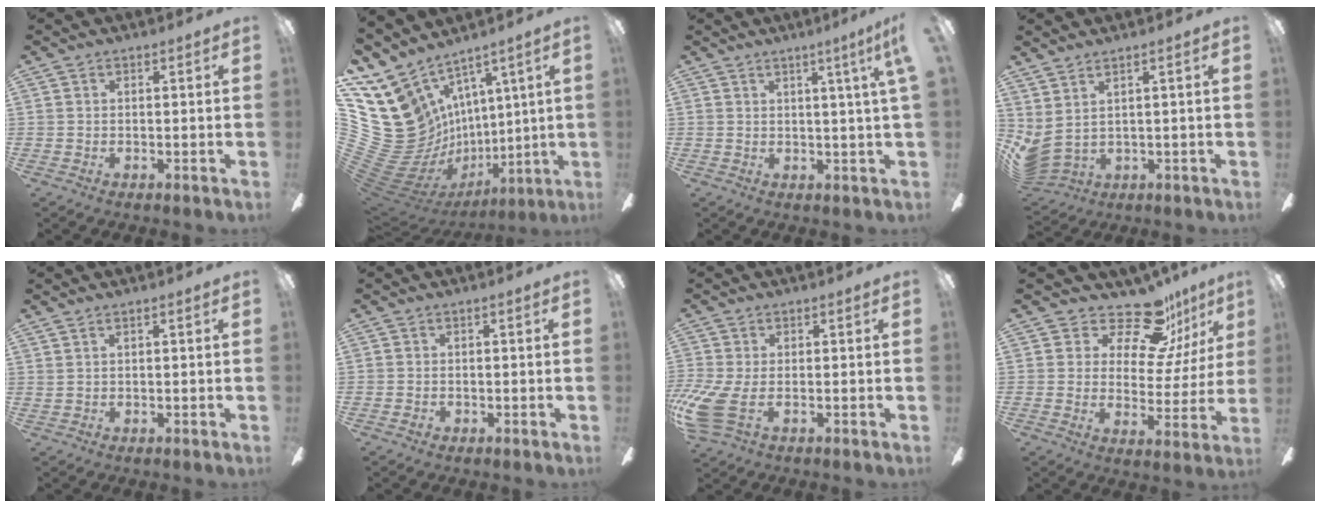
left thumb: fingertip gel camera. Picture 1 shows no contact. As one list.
[{"total": 21.1, "force": [2.8, 17.7, 11.2], "torque": [-0.252, -0.083, 0.121]}, {"total": 4.0, "force": [1.9, -0.7, 3.5], "torque": [-0.052, -0.012, 0.026]}, {"total": 3.3, "force": [2.1, 1.3, 2.3], "torque": [-0.063, -0.023, 0.034]}, {"total": 0.9, "force": [0.4, 0.2, 0.8], "torque": [-0.017, 0.002, 0.006]}, {"total": 1.1, "force": [-0.8, 0.7, 0.3], "torque": [-0.004, 0.004, -0.015]}, {"total": 9.0, "force": [-2.4, 3.8, 7.8], "torque": [-0.174, -0.012, -0.040]}, {"total": 16.1, "force": [12.6, 7.0, 7.3], "torque": [-0.112, -0.087, 0.219]}]